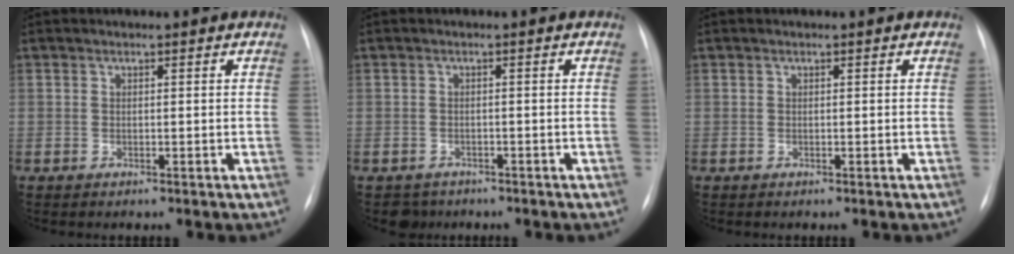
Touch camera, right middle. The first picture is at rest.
{"total": 2.3, "force": [-1.7, 1.5, -0.3], "torque": [0.001, 0.003, -0.026]}
{"total": 0.0}